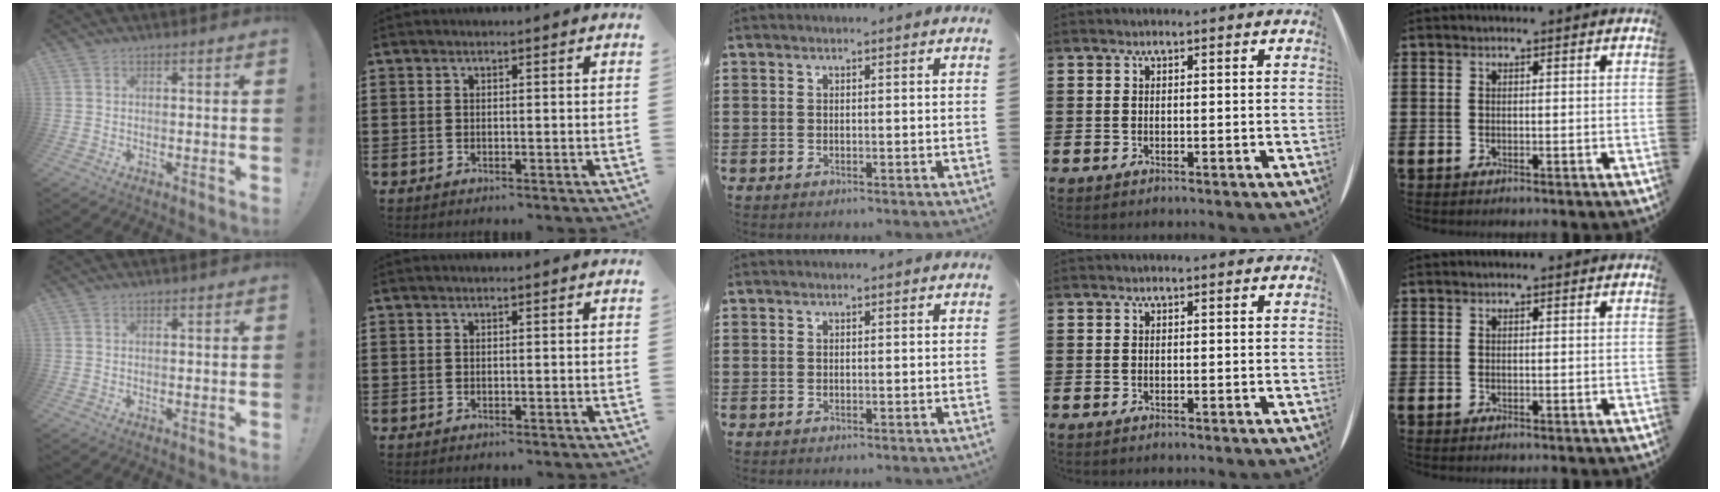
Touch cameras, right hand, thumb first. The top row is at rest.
{}